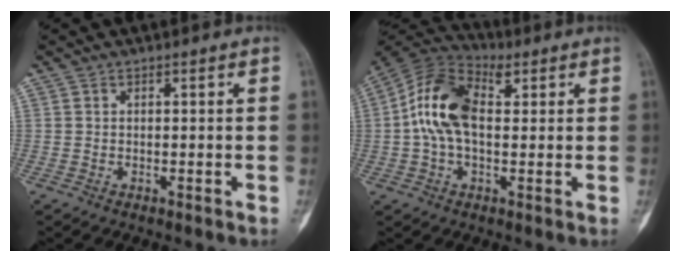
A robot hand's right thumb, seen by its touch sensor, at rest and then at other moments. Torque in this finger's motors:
{"motor_torque": [0.08, 1.86, 0.22, 0.04, 0.14]}